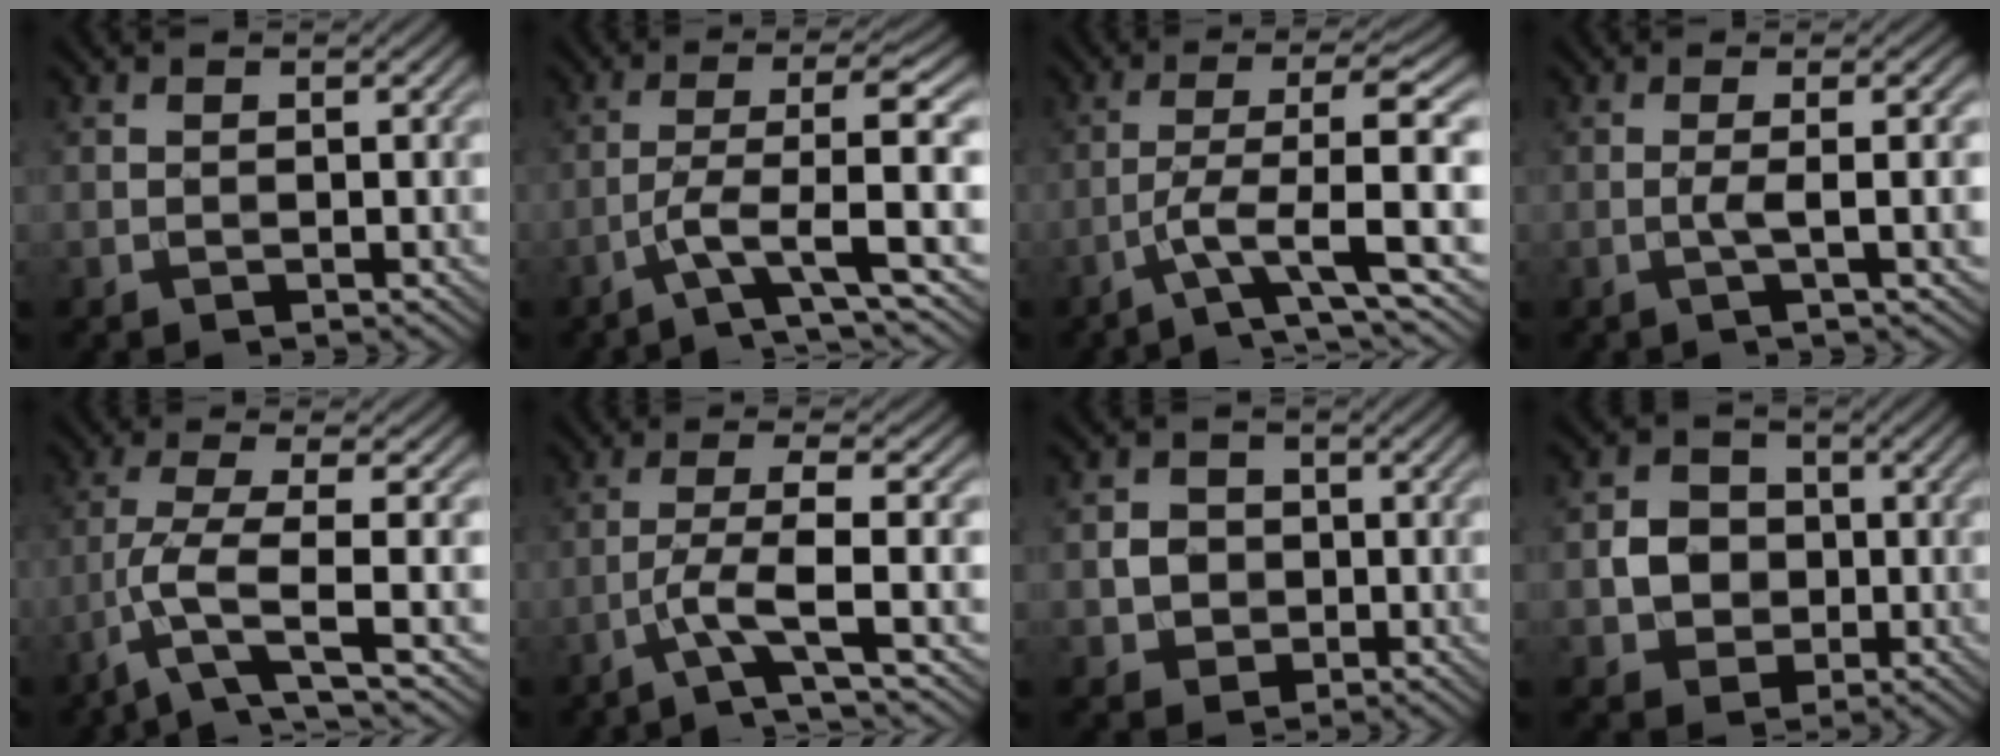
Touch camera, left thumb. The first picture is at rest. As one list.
[{"total": 6.5, "force": [-2.0, 1.0, 6.1], "torque": [-0.109, 0.012, -0.048]}, {"total": 7.4, "force": [-2.4, 1.2, 6.9], "torque": [-0.121, 0.013, -0.049]}, {"total": 5.2, "force": [-0.4, 0.9, 5.1], "torque": [-0.081, 0.008, -0.013]}, {"total": 5.9, "force": [-2.3, 1.0, 5.4], "torque": [-0.106, 0.004, -0.060]}, {"total": 4.9, "force": [-1.9, 0.4, 4.5], "torque": [-0.082, 0.010, -0.057]}, {"total": 3.6, "force": [-0.5, 3.4, 1.3], "torque": [-0.024, -0.006, -0.022]}, {"total": 4.9, "force": [-0.6, 4.4, 2.0], "torque": [-0.038, 0.002, -0.022]}]